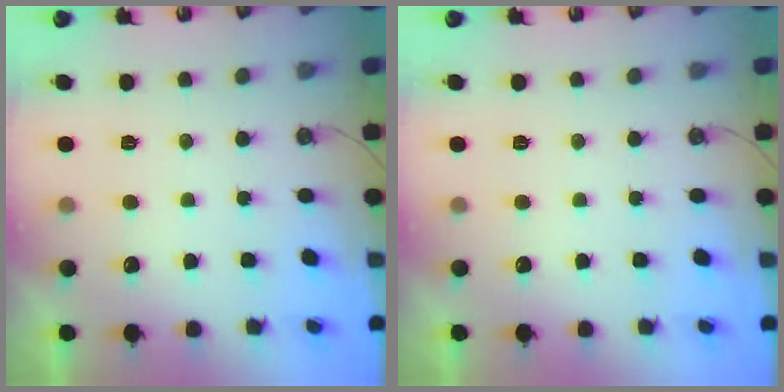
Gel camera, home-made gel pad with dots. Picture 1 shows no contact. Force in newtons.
{"total": 0.0}